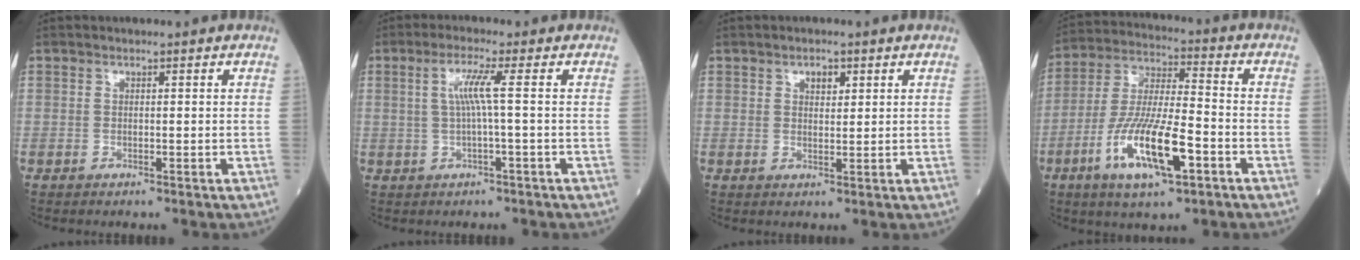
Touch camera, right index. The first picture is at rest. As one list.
[{"total": 4.1, "force": [0.5, -0.8, 4.0], "torque": [-0.084, 0.008, 0.012]}, {"total": 2.2, "force": [1.2, 1.2, 1.5], "torque": [-0.021, 0.000, 0.019]}, {"total": 14.1, "force": [-5.6, 2.8, 12.6], "torque": [-0.252, -0.011, -0.100]}]